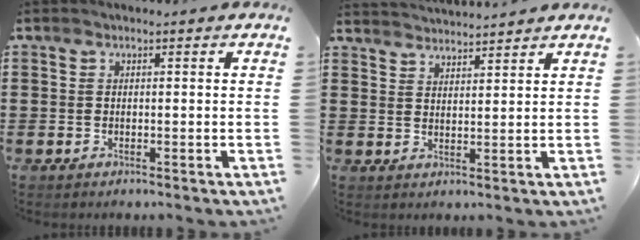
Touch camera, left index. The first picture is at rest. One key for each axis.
{"total": 2.9, "fx": 2.9, "fy": -0.4, "fz": -0.3, "tx": -0.004, "ty": -0.013, "tz": 0.053}